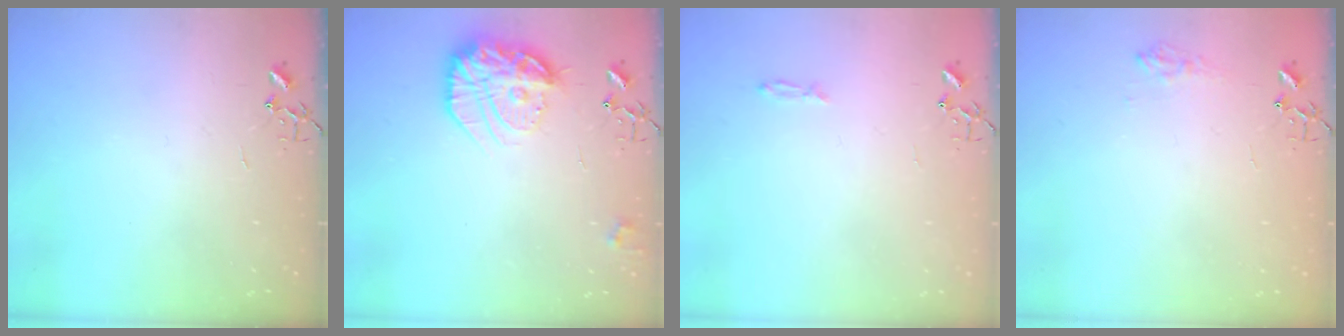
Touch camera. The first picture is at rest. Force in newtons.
{"total": 18.4, "press": 18.4, "slide": 1.1}
{"total": 3.5, "press": 3.5, "slide": 0.4}
{"total": 7.3, "press": 7.3, "slide": 0.3}